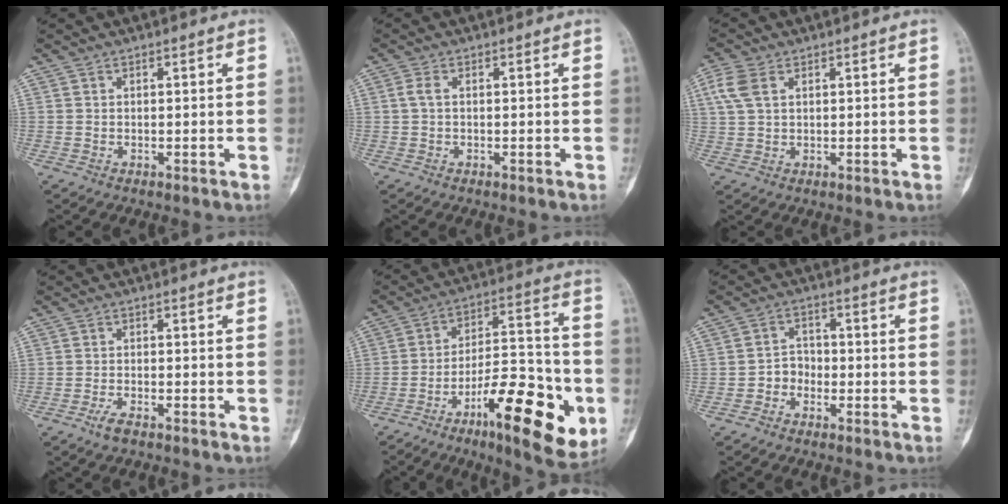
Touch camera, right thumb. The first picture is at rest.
{"total": 1.7, "force": [0.1, 0.9, 1.4], "torque": [-0.034, 0.000, -0.001]}
{"total": 5.3, "force": [2.0, 3.3, 3.6], "torque": [-0.087, 0.007, 0.042]}
{"total": 3.8, "force": [-2.6, 1.4, 2.4], "torque": [-0.054, 0.010, -0.050]}
{"total": 21.3, "force": [-8.6, 6.8, 18.3], "torque": [-0.259, 0.044, -0.131]}
{"total": 3.6, "force": [-1.6, 2.9, 1.2], "torque": [0.001, 0.020, -0.039]}